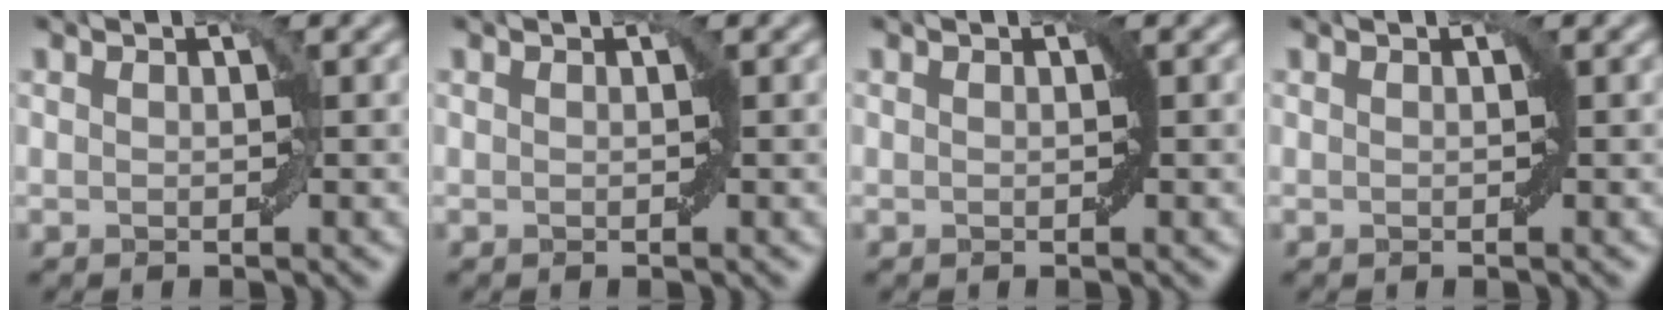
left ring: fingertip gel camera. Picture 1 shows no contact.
{"total": 0.0}
{"total": 0.0}
{"total": 0.0}